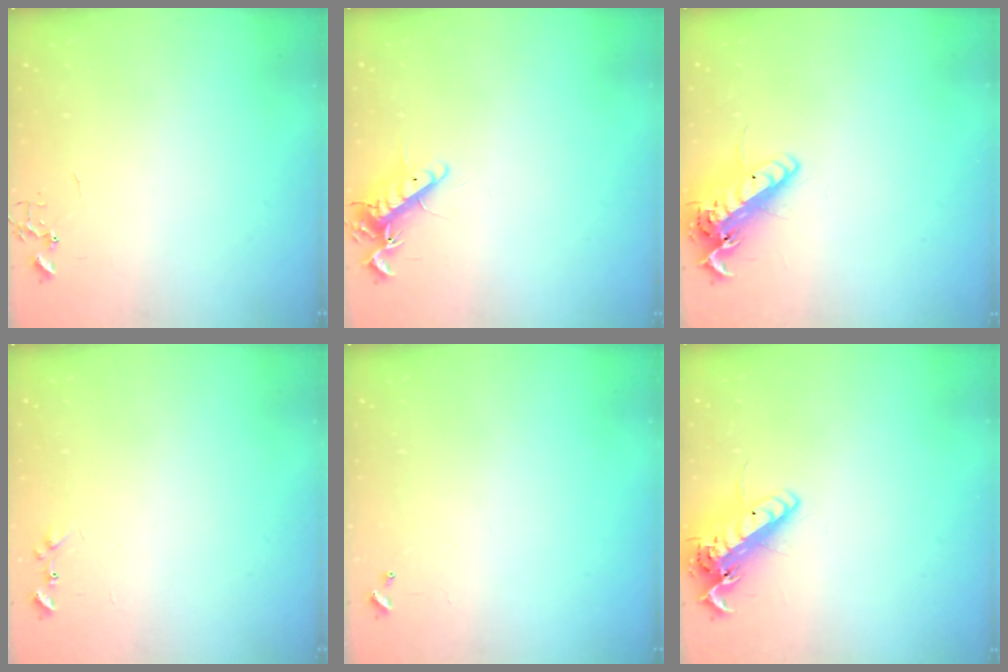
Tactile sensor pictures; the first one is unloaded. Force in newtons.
{"total": 11.3, "press": 11.2, "slide": 1.5}
{"total": 15.7, "press": 15.3, "slide": 3.3}
{"total": 7.1, "press": 7.0, "slide": 0.5}
{"total": 0.0}
{"total": 15.7, "press": 15.3, "slide": 3.3}